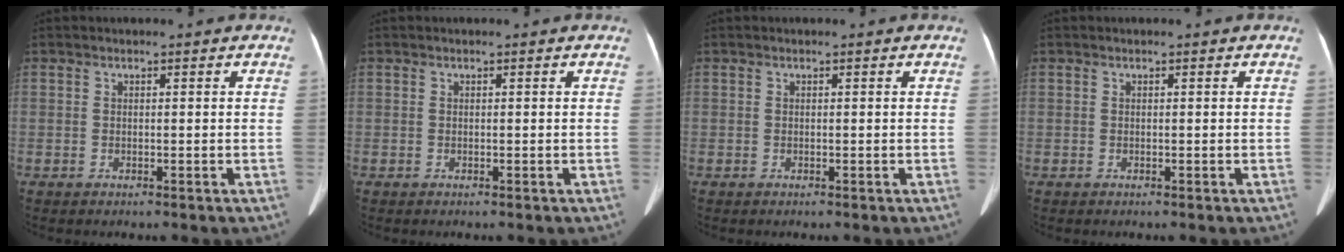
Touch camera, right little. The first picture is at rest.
{"total": 0.0}
{"total": 0.0}
{"total": 0.0}